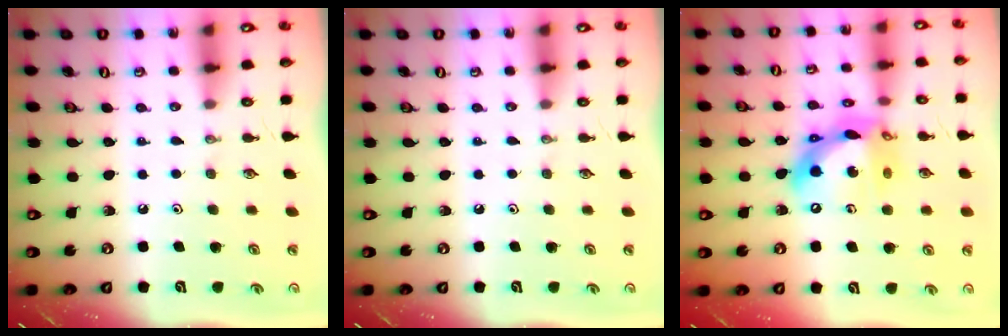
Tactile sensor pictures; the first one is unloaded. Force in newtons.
{"total": 0.0}
{"total": 14.9, "press": 14.8, "slide": 1.6}